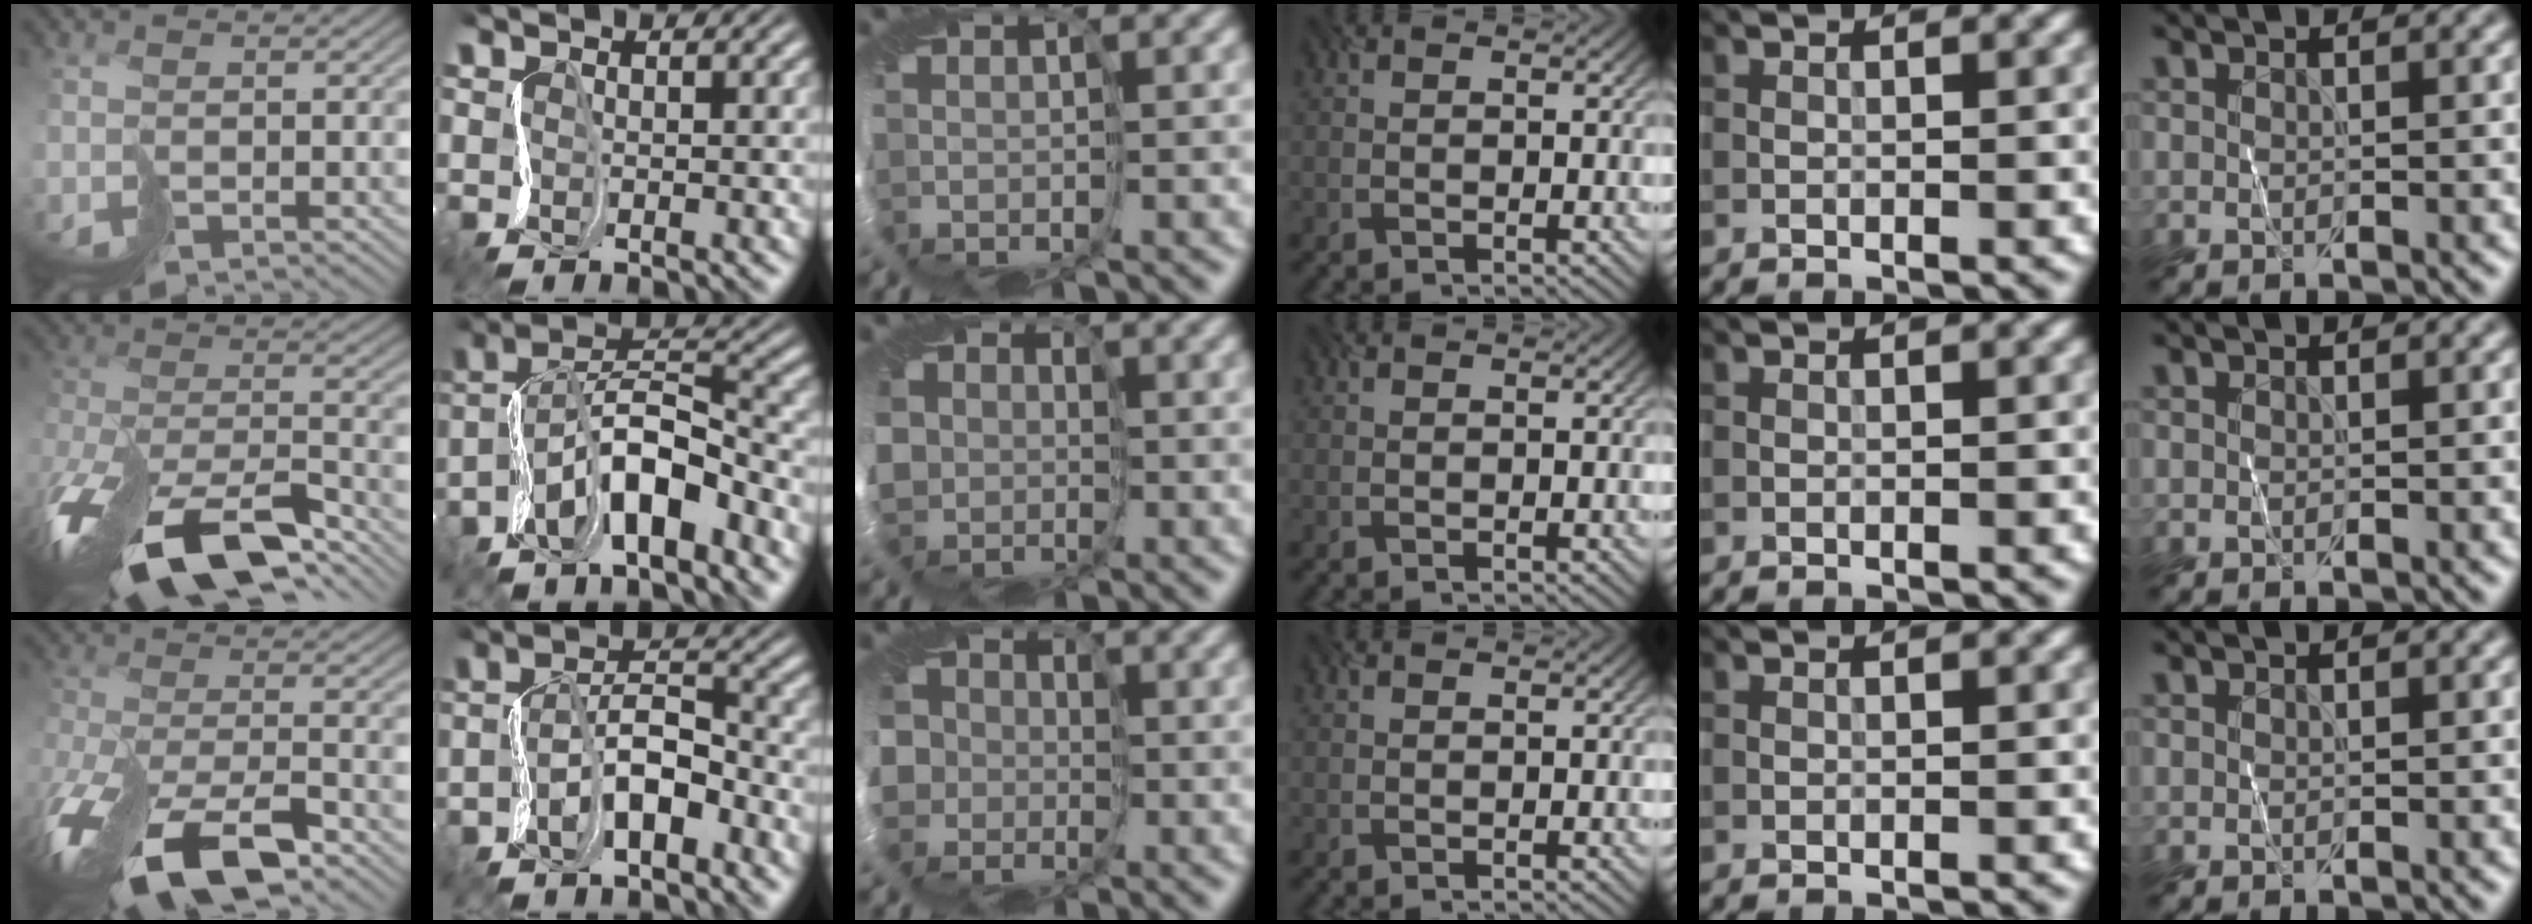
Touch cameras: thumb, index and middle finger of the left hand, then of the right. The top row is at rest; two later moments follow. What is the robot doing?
{"motion": "cut", "object": "receipt paper"}